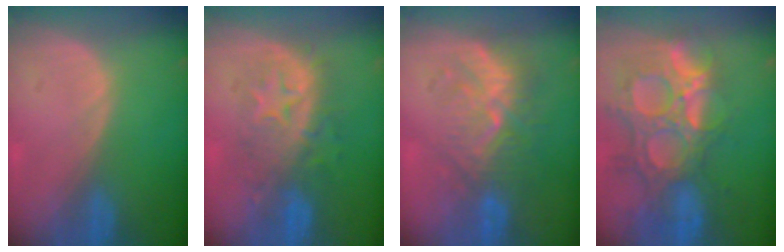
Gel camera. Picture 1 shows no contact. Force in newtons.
{"total": 8.3, "press": 8.1, "slide": 1.5}
{"total": 8.8, "press": 8.5, "slide": 2.4}
{"total": 14.1, "press": 11.9, "slide": 7.6}